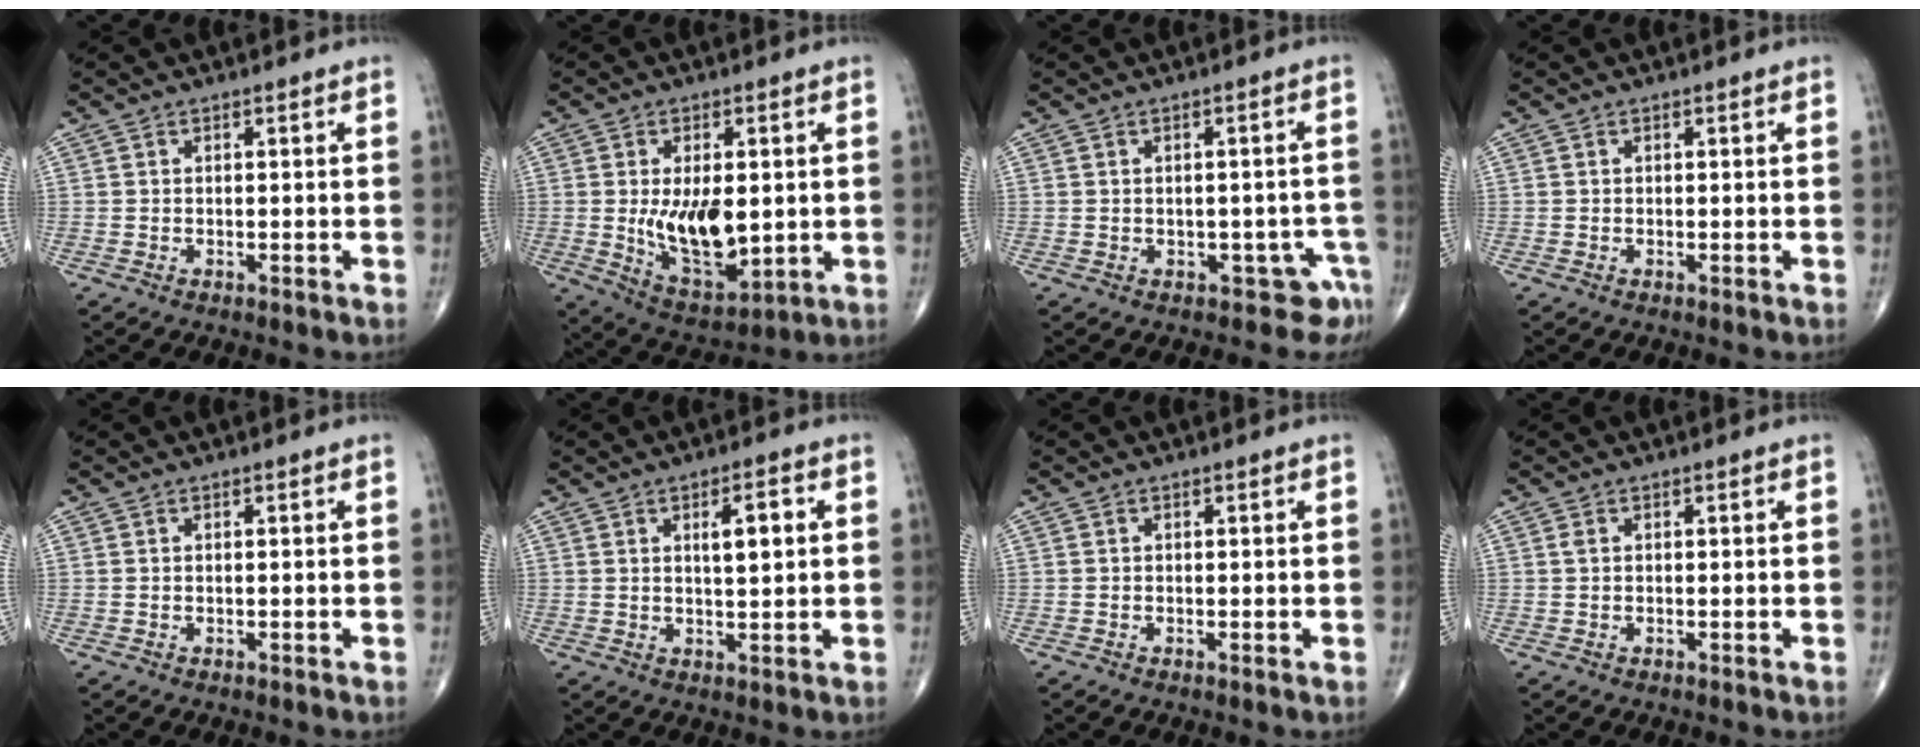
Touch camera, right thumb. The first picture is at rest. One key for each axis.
{"total": 13.2, "fx": -0.1, "fy": 6.9, "fz": 11.3, "tx": -0.170, "ty": -0.020, "tz": 0.016}
{"total": 4.5, "fx": -2.3, "fy": 3.0, "fz": 2.5, "tx": 0.003, "ty": 0.022, "tz": -0.024}
{"total": 0.0}
{"total": 0.0}
{"total": 5.2, "fx": 1.4, "fy": 1.6, "fz": 4.8, "tx": -0.069, "ty": -0.003, "tz": 0.021}
{"total": 0.0}
{"total": 0.6, "fx": 0.2, "fy": 0.3, "fz": 0.4, "tx": -0.010, "ty": 0.005, "tz": 0.002}